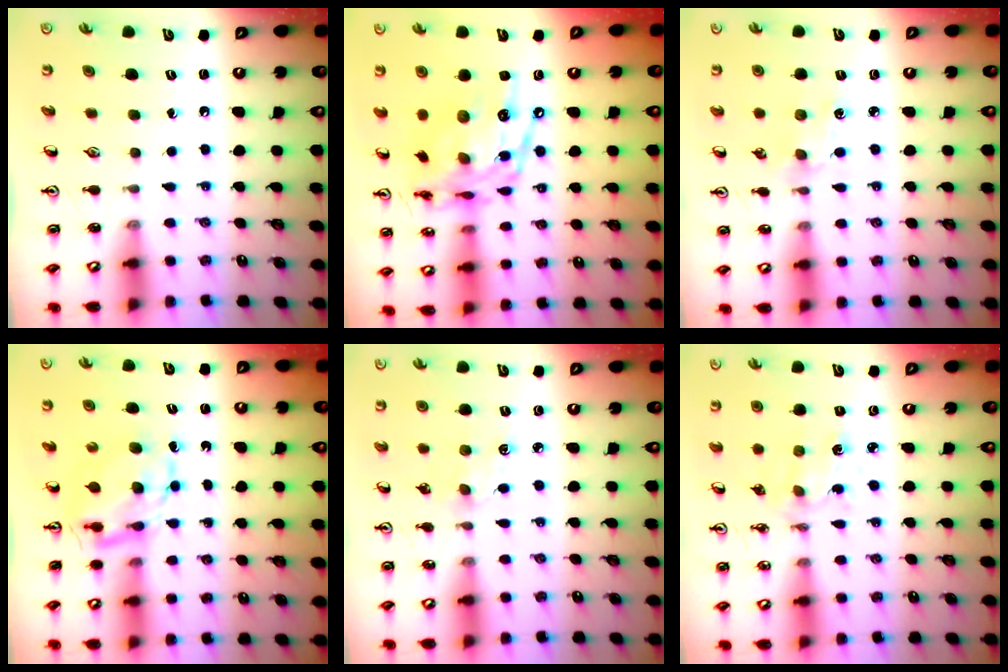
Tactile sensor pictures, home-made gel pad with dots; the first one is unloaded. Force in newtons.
{"total": 16.6, "press": 16.6, "slide": 1.4}
{"total": 2.9, "press": 2.9, "slide": 0.4}
{"total": 6.5, "press": 6.4, "slide": 0.6}
{"total": 3.7, "press": 3.6, "slide": 0.5}
{"total": 1.6, "press": 1.6, "slide": 0.1}